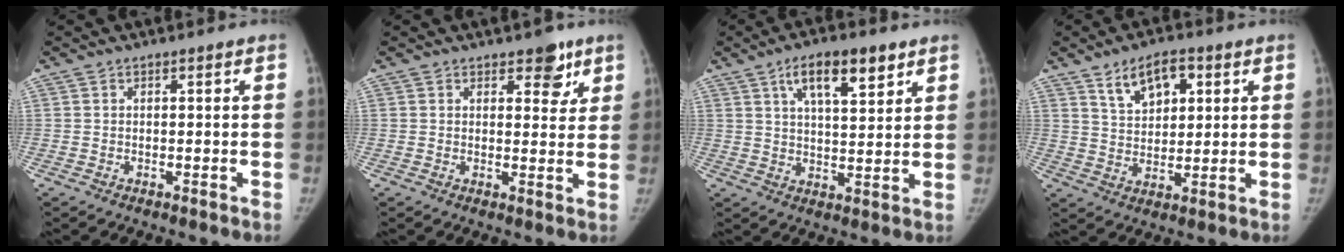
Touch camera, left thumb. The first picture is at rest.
{"total": 5.0, "force": [3.0, 2.7, 2.8], "torque": [-0.003, -0.015, 0.037]}
{"total": 10.5, "force": [5.7, 3.9, 7.8], "torque": [-0.108, -0.022, 0.094]}
{"total": 8.6, "force": [4.3, 4.9, 5.6], "torque": [-0.065, -0.016, 0.077]}